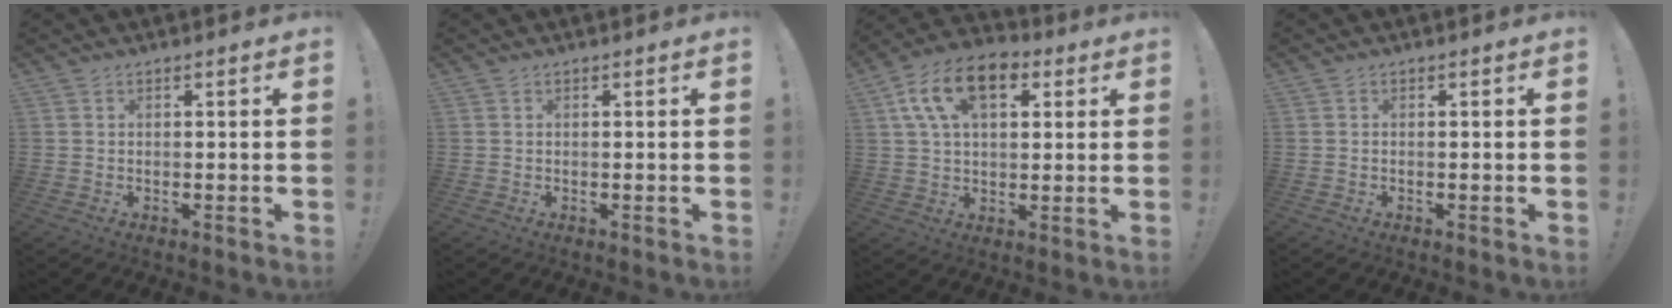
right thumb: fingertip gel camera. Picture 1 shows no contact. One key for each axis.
{"total": 0.0}
{"total": 15.4, "fx": 6.2, "fy": 9.1, "fz": 10.8, "tx": -0.192, "ty": -0.006, "tz": 0.115}
{"total": 0.0}